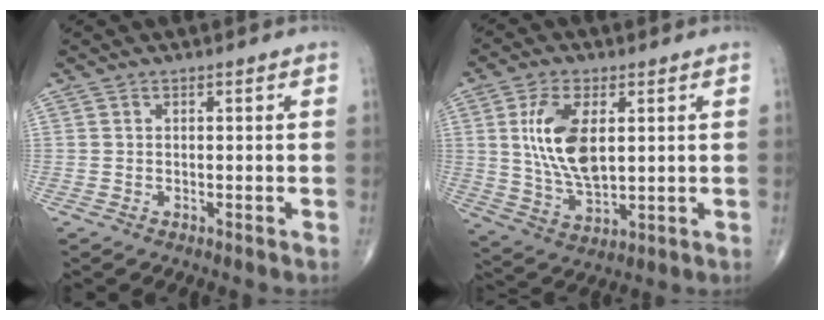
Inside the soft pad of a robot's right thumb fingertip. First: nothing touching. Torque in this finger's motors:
{"motor_torque": [-0.49, 1.81, 1.11, 0.05, 0.38]}